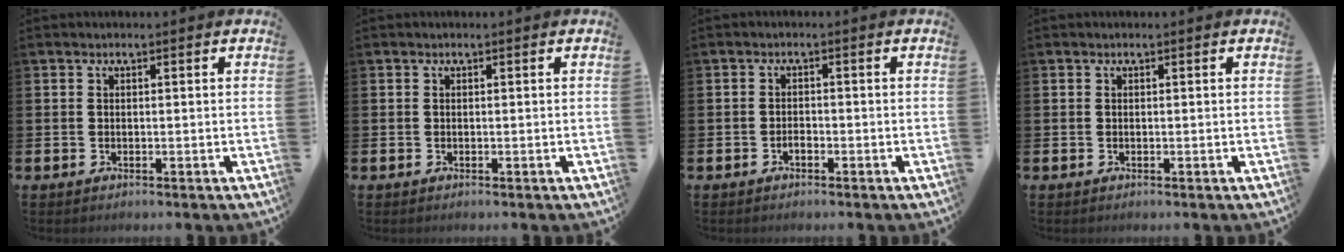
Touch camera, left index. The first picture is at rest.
{"total": 0.0}
{"total": 1.2, "force": [-0.7, 0.7, 0.7], "torque": [-0.022, 0.004, -0.013]}
{"total": 0.0}